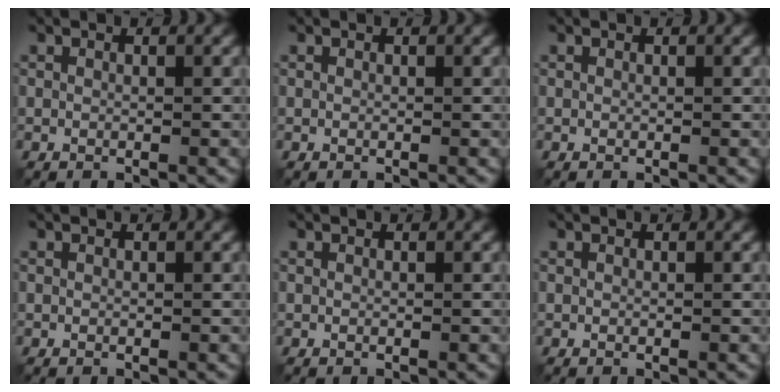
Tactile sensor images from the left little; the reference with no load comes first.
{"total": 0.0}
{"total": 0.0}
{"total": 0.0}
{"total": 0.0}
{"total": 0.0}